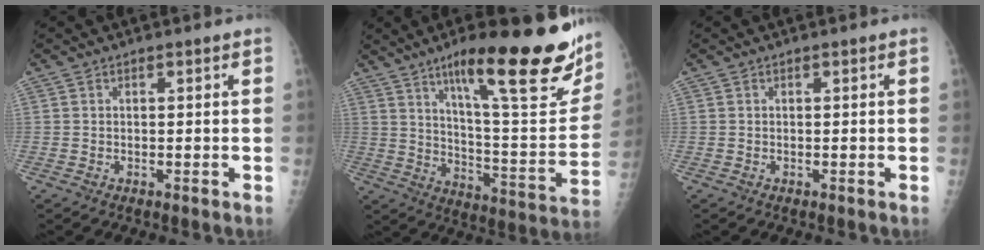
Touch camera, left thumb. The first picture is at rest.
{"total": 28.3, "force": [16.5, 6.0, 22.2], "torque": [-0.289, -0.059, 0.255]}
{"total": 0.0}